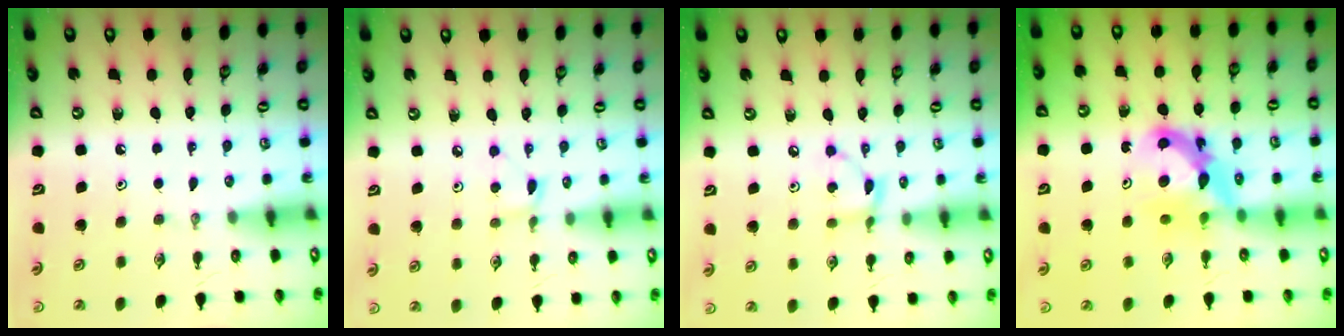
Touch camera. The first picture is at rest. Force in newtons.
{"total": 3.6, "press": 3.5, "slide": 0.5}
{"total": 6.3, "press": 6.3, "slide": 0.2}
{"total": 8.3, "press": 8.3, "slide": 0.6}